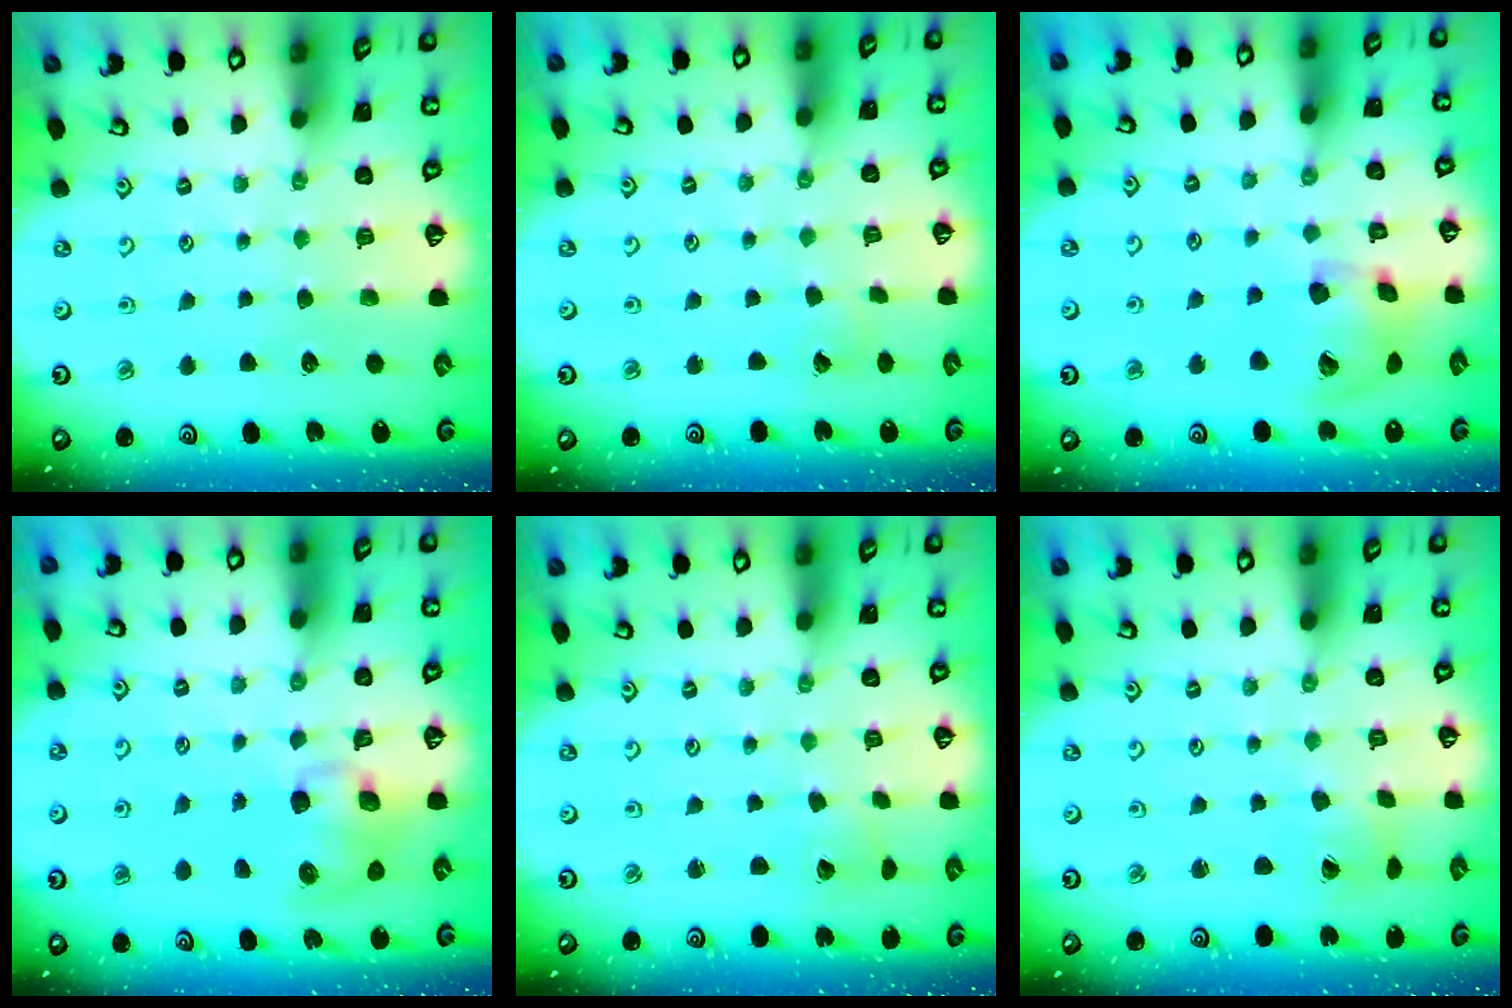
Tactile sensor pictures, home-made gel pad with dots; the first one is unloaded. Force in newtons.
{"total": 2.7, "press": 2.7, "slide": 0.3}
{"total": 17.4, "press": 17.2, "slide": 2.6}
{"total": 8.7, "press": 8.6, "slide": 1.1}
{"total": 2.7, "press": 2.7, "slide": 0.2}
{"total": 1.5, "press": 1.5, "slide": 0.2}